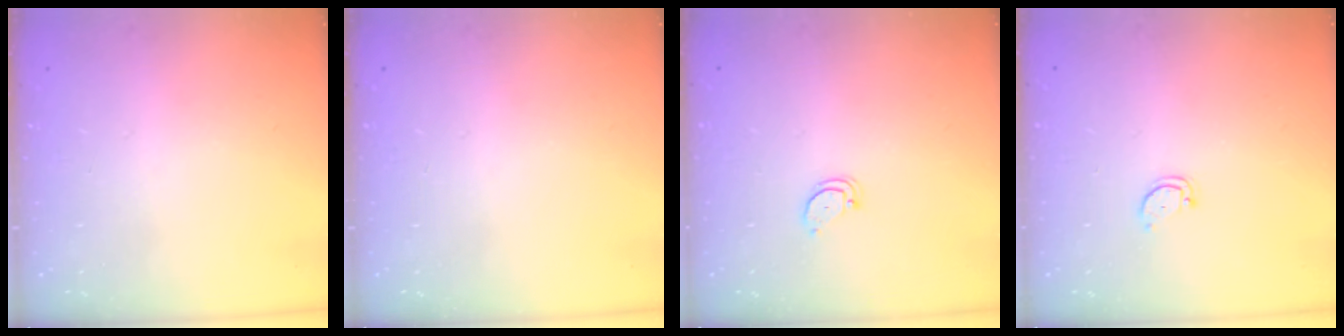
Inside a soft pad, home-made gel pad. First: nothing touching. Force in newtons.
{"total": 0.0}
{"total": 2.4, "press": 2.4, "slide": 0.2}
{"total": 2.3, "press": 2.3, "slide": 0.4}